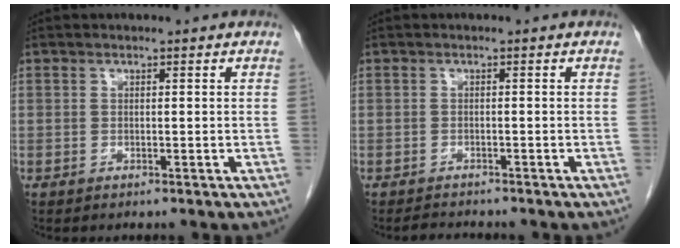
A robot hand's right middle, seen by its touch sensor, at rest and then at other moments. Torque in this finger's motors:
{"motor_torque": [0.25, -0.16, -0.01, -0.01]}